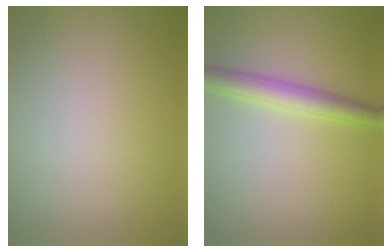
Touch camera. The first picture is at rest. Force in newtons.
{"total": 3.4, "press": 3.4, "slide": 0.0}